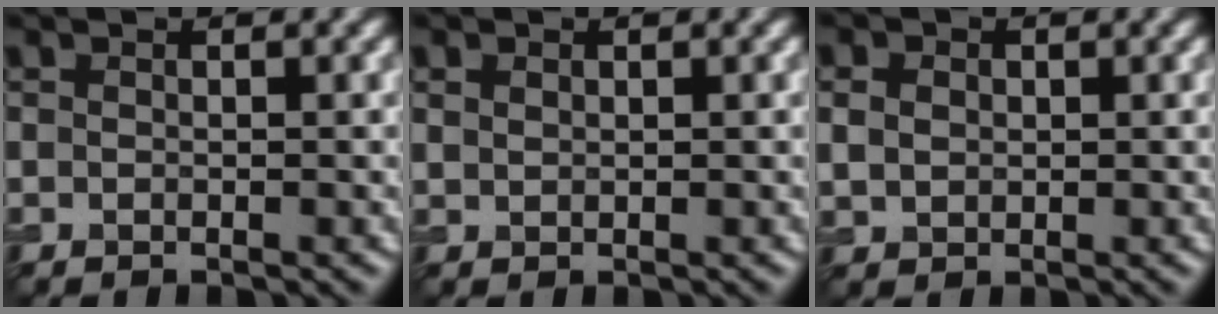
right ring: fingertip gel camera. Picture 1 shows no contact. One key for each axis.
{"total": 0.8, "fx": 0.5, "fy": 0.6, "fz": 0.3, "tx": -0.008, "ty": -0.002, "tz": 0.012}
{"total": 2.1, "fx": 0.4, "fy": 1.8, "fz": 1.0, "tx": -0.022, "ty": 0.000, "tz": 0.005}